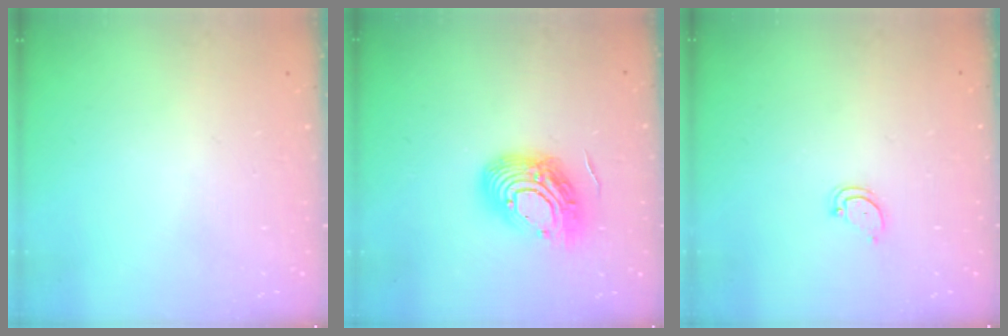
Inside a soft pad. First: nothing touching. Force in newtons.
{"total": 16.1, "press": 16.0, "slide": 1.1}
{"total": 2.8, "press": 2.8, "slide": 0.2}